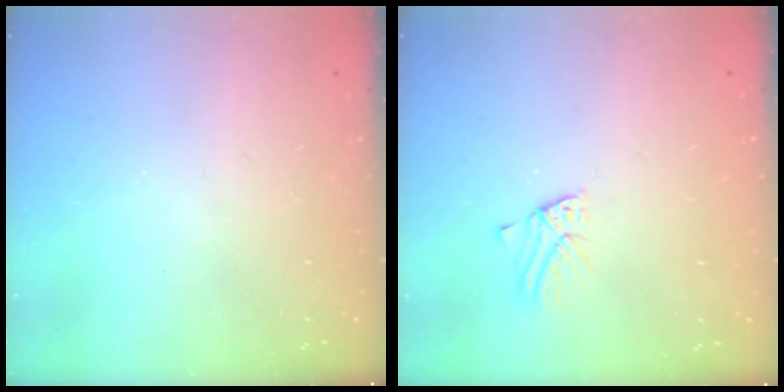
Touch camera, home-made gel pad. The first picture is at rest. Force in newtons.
{"total": 2.7, "press": 2.7, "slide": 0.2}